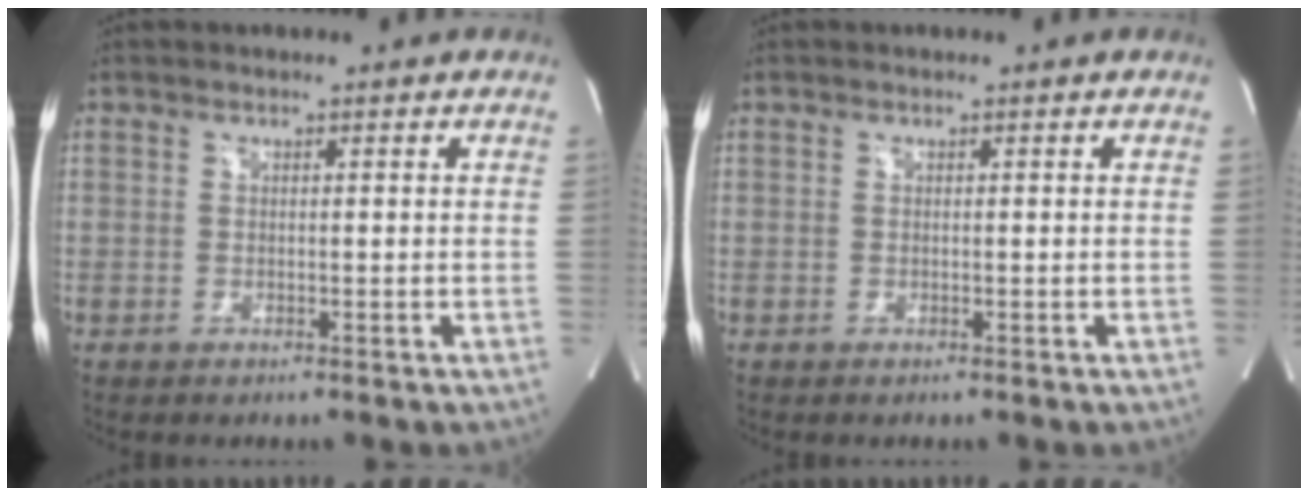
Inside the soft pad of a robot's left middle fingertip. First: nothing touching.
{"total": 0.0}